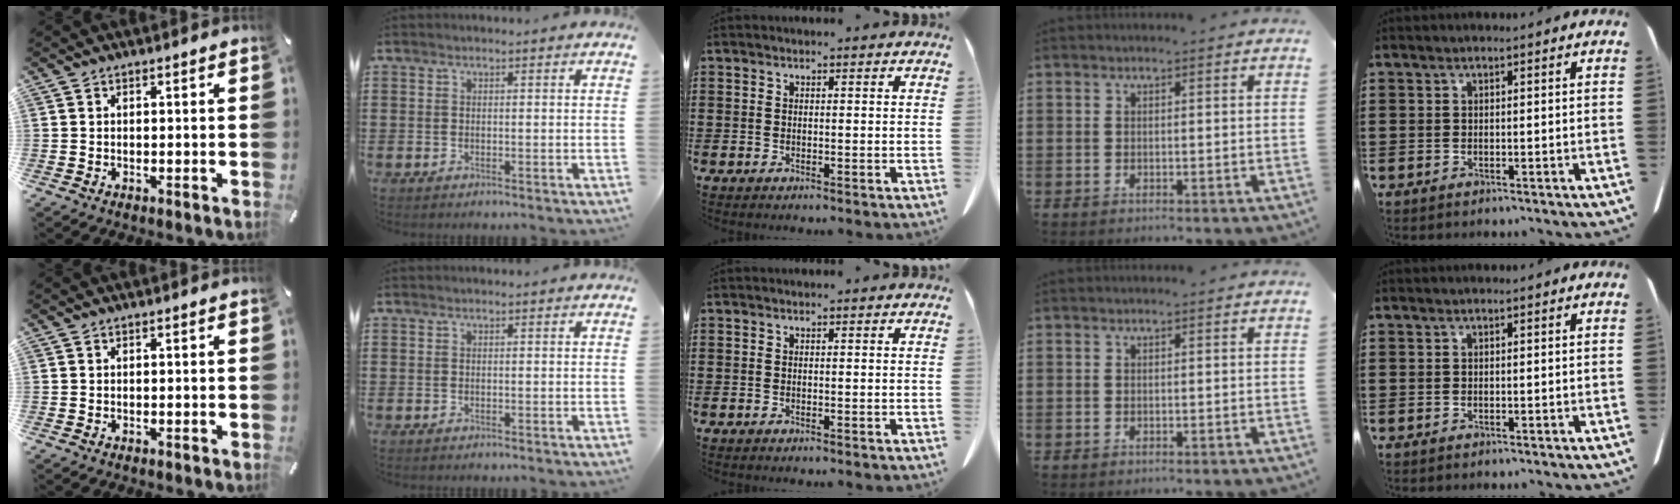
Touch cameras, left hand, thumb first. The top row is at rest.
{}